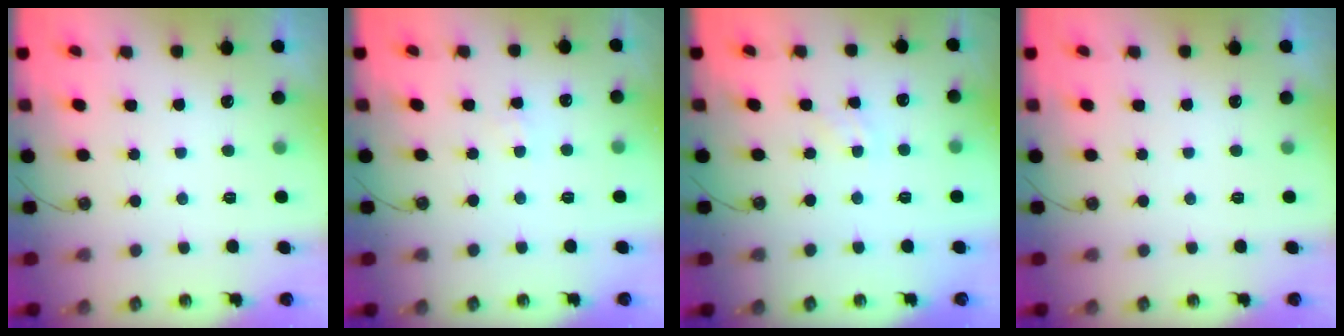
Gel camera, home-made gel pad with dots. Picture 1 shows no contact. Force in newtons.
{"total": 1.6, "press": 1.6, "slide": 0.3}
{"total": 1.0, "press": 1.0, "slide": 0.2}
{"total": 0.0}